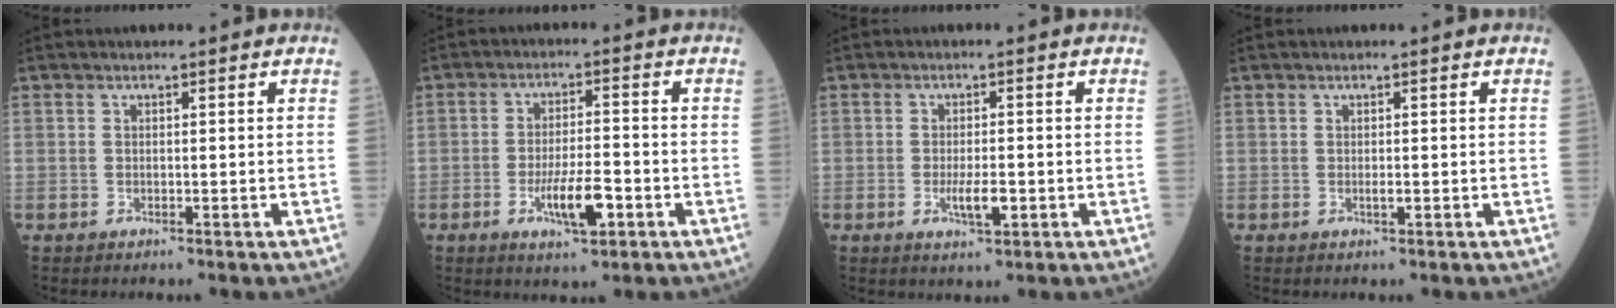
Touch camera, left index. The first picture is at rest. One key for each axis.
{"total": 6.5, "fx": -2.7, "fy": 0.5, "fz": 5.9, "tx": -0.112, "ty": -0.009, "tz": -0.051}
{"total": 3.5, "fx": -1.1, "fy": 0.8, "fz": 3.2, "tx": -0.060, "ty": -0.001, "tz": -0.020}
{"total": 0.5, "fx": -0.2, "fy": 0.1, "fz": 0.5, "tx": -0.006, "ty": 0.001, "tz": -0.005}